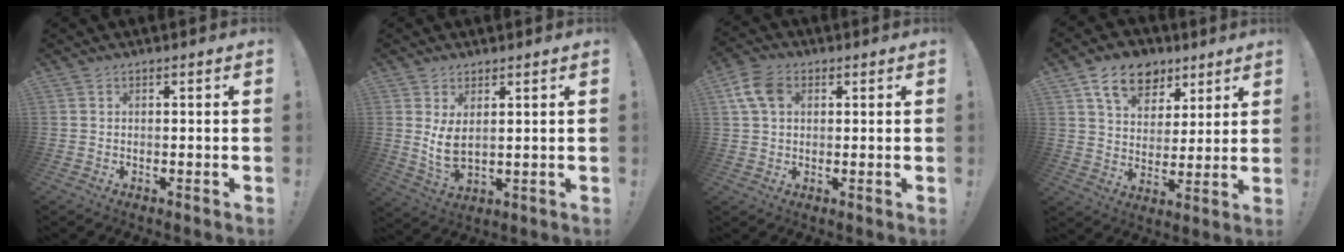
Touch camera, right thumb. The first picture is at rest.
{"total": 6.2, "force": [2.0, 2.8, 5.2], "torque": [-0.093, -0.020, 0.038]}
{"total": 8.9, "force": [3.0, 6.3, 5.6], "torque": [-0.113, 0.006, 0.060]}
{"total": 13.8, "force": [8.0, 9.3, 6.3], "torque": [-0.091, -0.038, 0.150]}